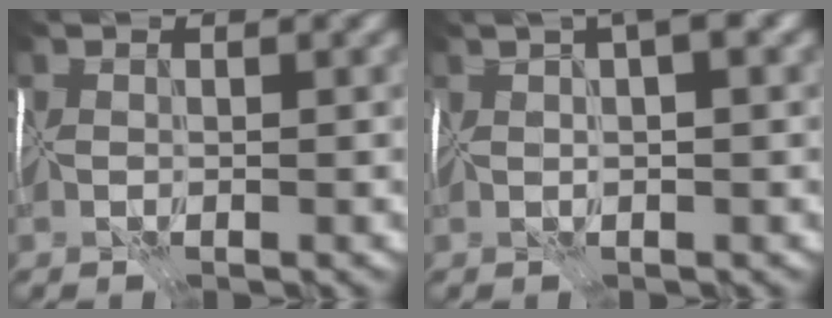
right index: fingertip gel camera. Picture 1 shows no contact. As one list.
[{"total": 3.7, "force": [2.5, 0.5, 2.6], "torque": [-0.026, 0.021, 0.039]}]